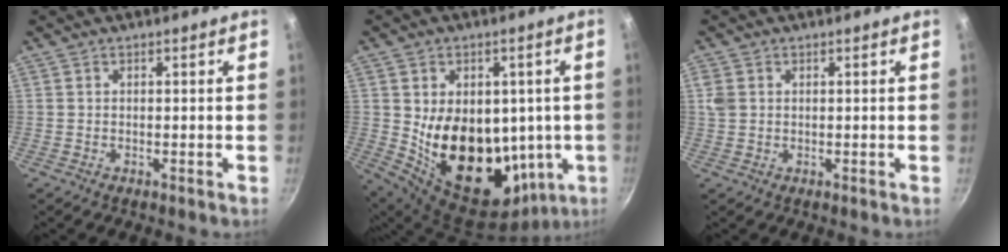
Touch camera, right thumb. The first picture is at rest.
{"total": 21.9, "force": [0.2, 15.1, 15.8], "torque": [-0.226, -0.027, 0.027]}
{"total": 2.6, "force": [0.5, 2.1, 1.4], "torque": [-0.026, 0.001, 0.011]}